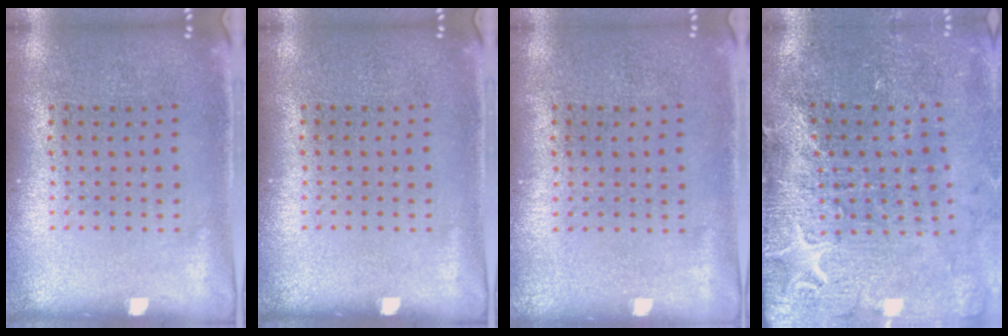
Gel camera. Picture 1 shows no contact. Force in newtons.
{"total": 0.0}
{"total": 0.0}
{"total": 3.4, "press": 3.3, "slide": 0.6}